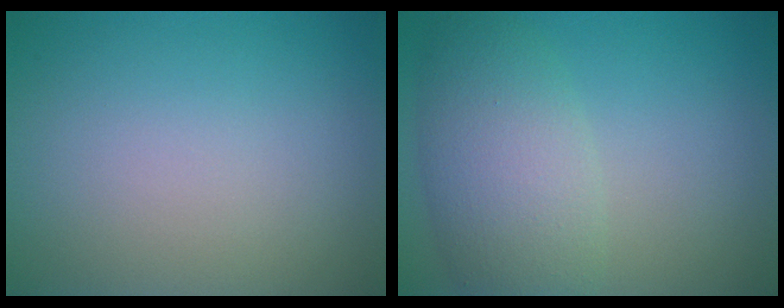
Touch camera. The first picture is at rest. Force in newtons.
{"total": 5.8, "press": 5.8, "slide": 0.3}